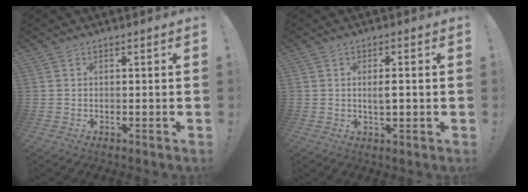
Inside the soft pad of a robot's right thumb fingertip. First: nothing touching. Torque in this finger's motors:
{"motor_torque": [-0.10, -0.15, 0.00, 0.10, 0.06]}